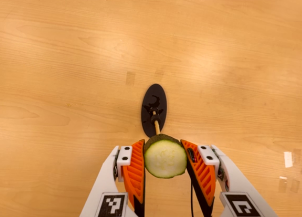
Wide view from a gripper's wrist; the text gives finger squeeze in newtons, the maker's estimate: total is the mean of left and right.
{"total": 11.4, "left": 11.0, "right": 11.8}